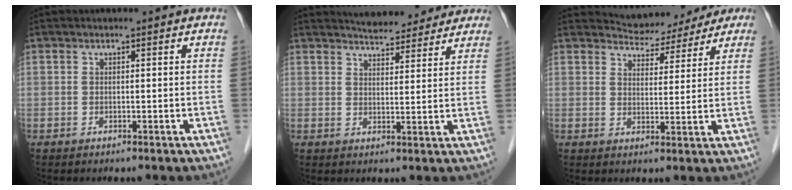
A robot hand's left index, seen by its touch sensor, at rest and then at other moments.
{"total": 9.1, "force": [8.6, 2.2, 2.4], "torque": [-0.031, 0.009, 0.107]}
{"total": 8.4, "force": [7.6, 3.4, 0.8], "torque": [-0.005, 0.011, 0.091]}